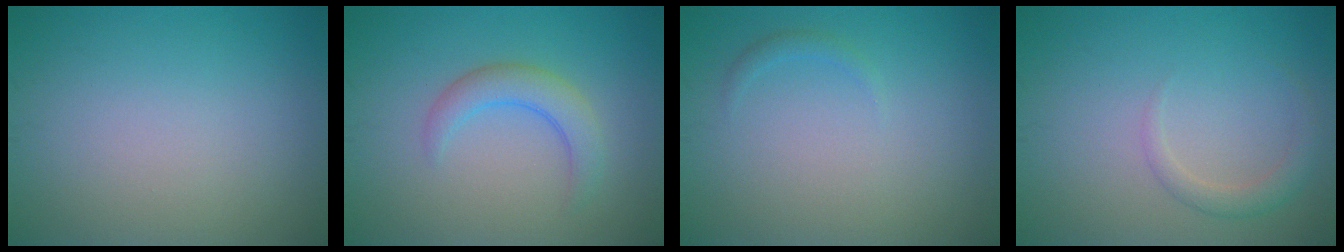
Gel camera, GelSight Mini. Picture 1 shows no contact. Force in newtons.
{"total": 3.0, "press": 3.0, "slide": 0.3}
{"total": 0.8, "press": 0.8, "slide": 0.1}
{"total": 1.8, "press": 1.8, "slide": 0.1}